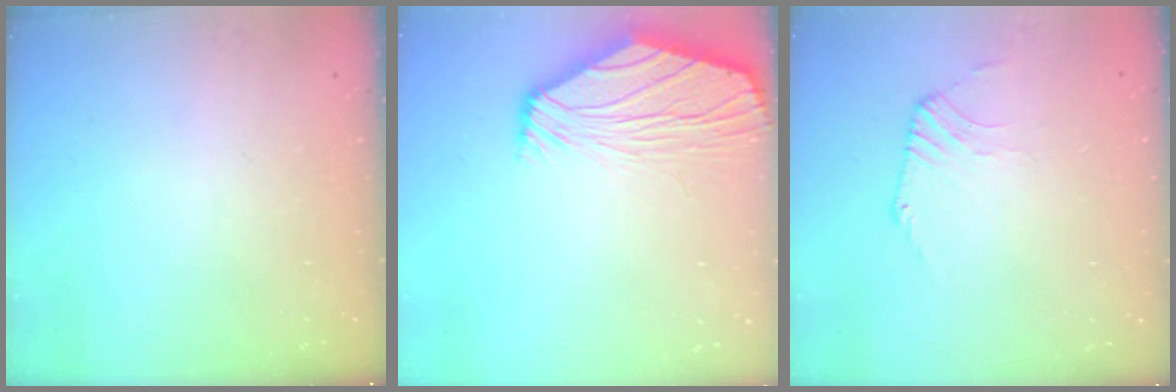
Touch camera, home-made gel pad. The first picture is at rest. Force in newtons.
{"total": 6.9, "press": 6.6, "slide": 1.8}
{"total": 2.4, "press": 2.4, "slide": 0.5}